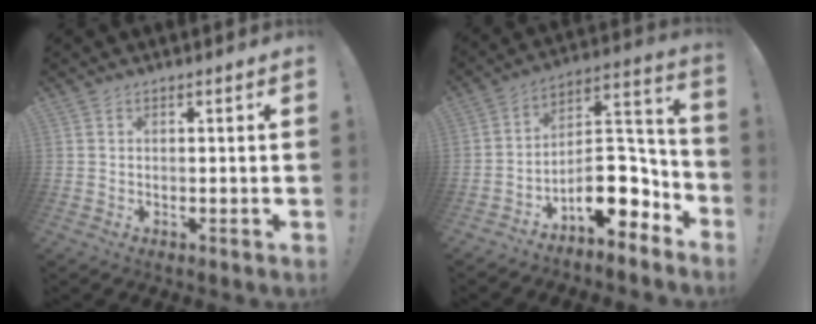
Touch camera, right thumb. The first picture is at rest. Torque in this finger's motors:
{"motor_torque": [2.48, 2.26, 1.09, -1.68, 0.51]}